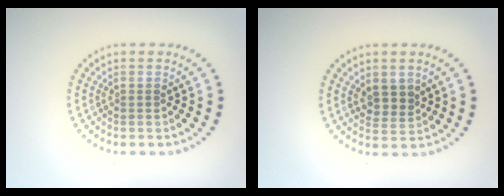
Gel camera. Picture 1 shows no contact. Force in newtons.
{"total": 2.2, "press": 2.0, "slide": 0.9}